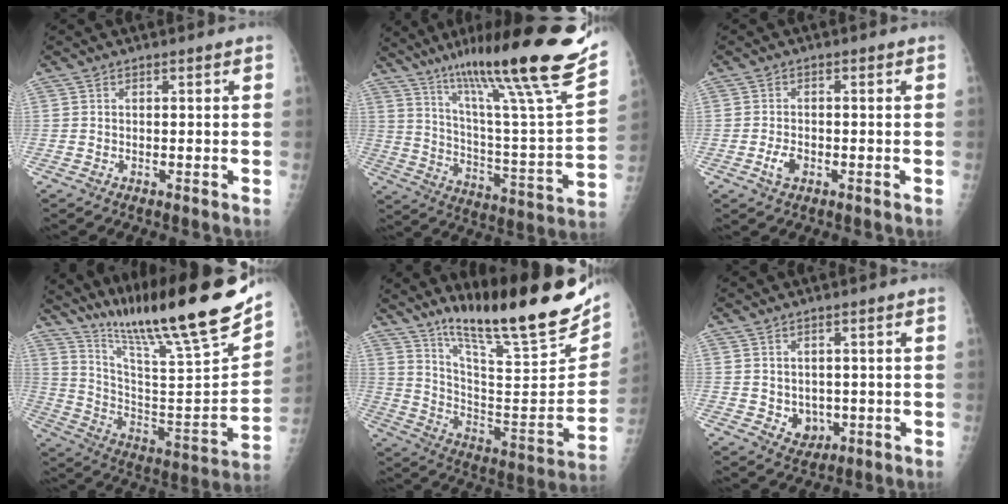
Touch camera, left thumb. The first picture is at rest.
{"total": 29.1, "force": [20.2, 2.2, 20.9], "torque": [-0.313, -0.084, 0.318]}
{"total": 2.7, "force": [-1.1, 1.6, 1.8], "torque": [-0.035, 0.004, -0.020]}
{"total": 27.3, "force": [21.3, 2.1, 16.9], "torque": [-0.259, -0.113, 0.351]}
{"total": 26.5, "force": [19.0, 4.5, 17.9], "torque": [-0.251, -0.100, 0.308]}
{"total": 4.2, "force": [-0.4, 3.5, 2.1], "torque": [-0.014, -0.001, 0.007]}